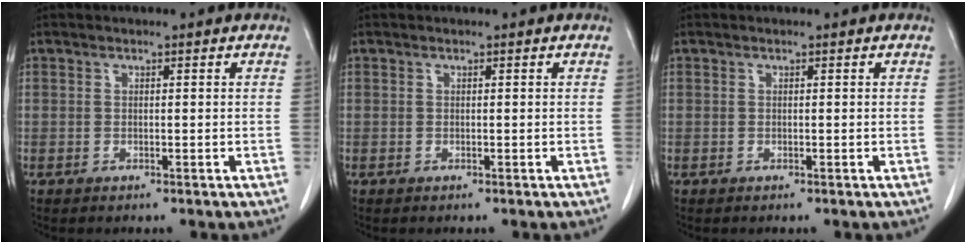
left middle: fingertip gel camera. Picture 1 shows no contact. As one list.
[{"total": 0.0}, {"total": 0.0}]